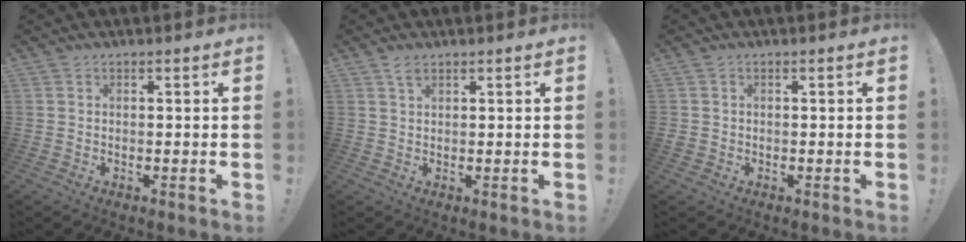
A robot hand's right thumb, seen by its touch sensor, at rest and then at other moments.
{"total": 2.3, "force": [1.6, 0.8, 1.4], "torque": [-0.026, -0.001, 0.028]}
{"total": 1.2, "force": [-0.2, 1.1, 0.3], "torque": [-0.013, 0.006, -0.003]}